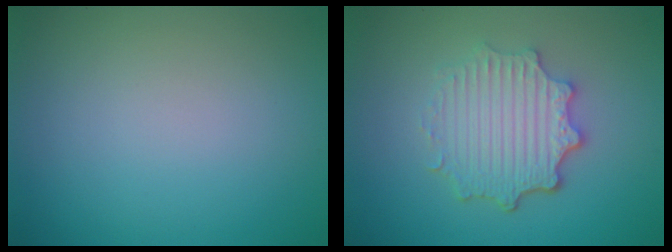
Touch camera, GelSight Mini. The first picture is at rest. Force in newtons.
{"total": 4.9, "press": 3.8, "slide": 3.0}